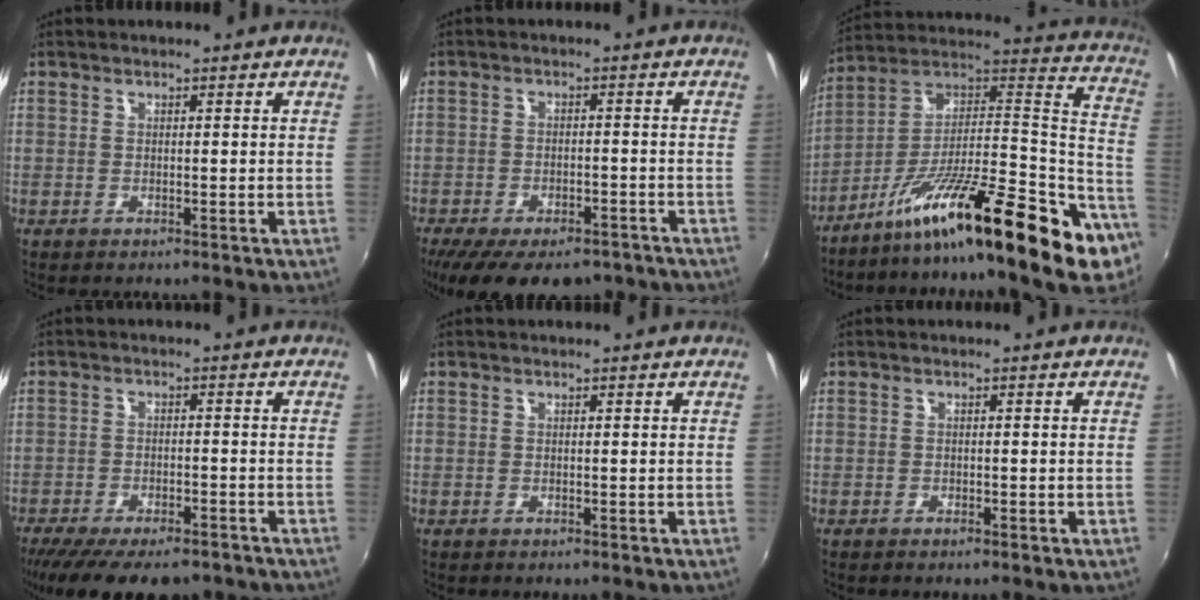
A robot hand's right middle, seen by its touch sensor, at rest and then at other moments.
{"total": 16.3, "force": [-11.8, 6.7, 9.0], "torque": [-0.179, -0.041, -0.170]}
{"total": 26.8, "force": [-13.8, 4.8, 22.4], "torque": [-0.299, -0.008, -0.234]}
{"total": 13.9, "force": [-10.9, 4.2, 7.6], "torque": [-0.156, -0.045, -0.168]}
{"total": 0.0}
{"total": 0.7, "force": [-0.5, 0.2, 0.3], "torque": [-0.006, 0.000, -0.010]}